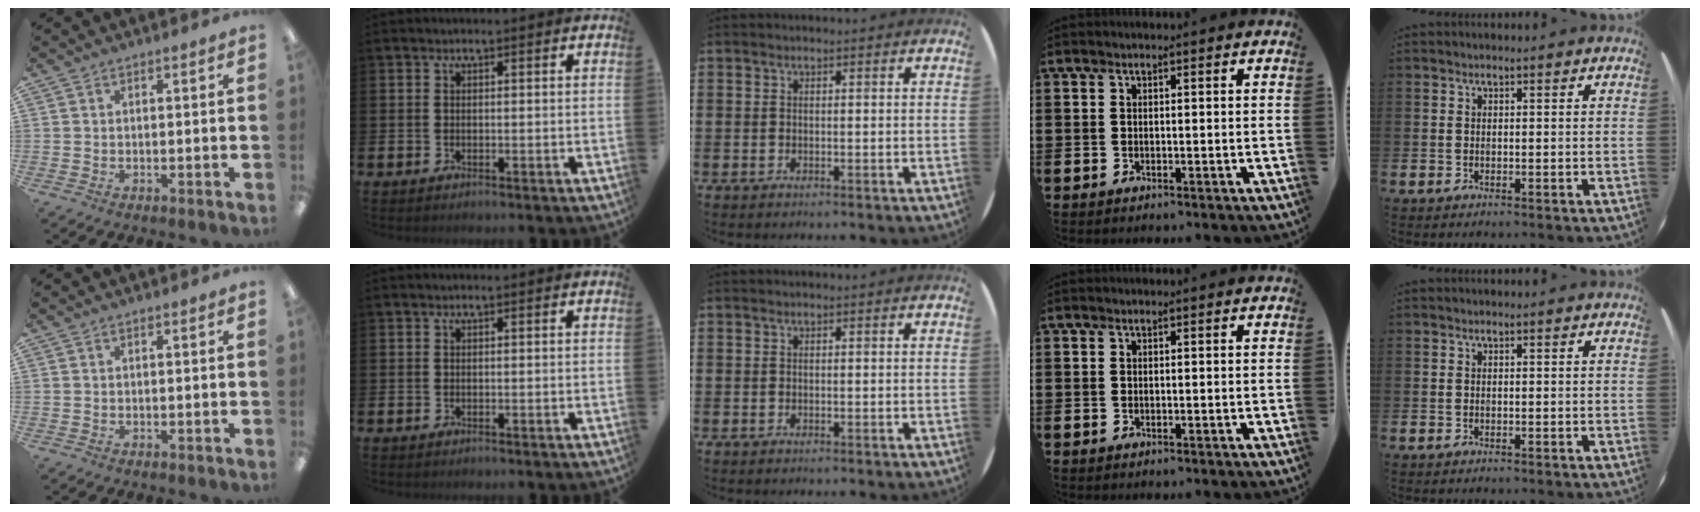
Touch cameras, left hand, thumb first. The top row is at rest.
{}